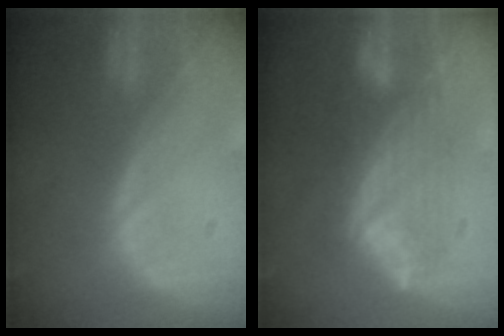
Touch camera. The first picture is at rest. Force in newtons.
{"total": 7.0, "press": 6.8, "slide": 1.7}